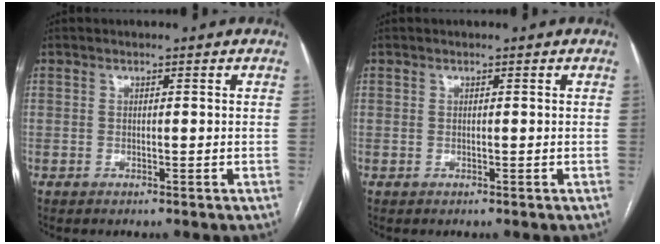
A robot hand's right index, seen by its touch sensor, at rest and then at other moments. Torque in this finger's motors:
{"motor_torque": [-0.08, -0.01, -0.02, 0.00]}